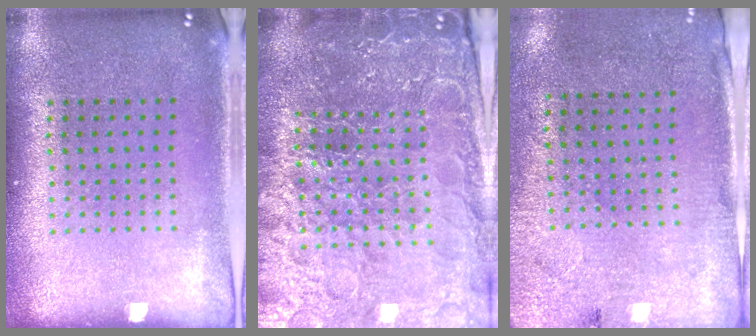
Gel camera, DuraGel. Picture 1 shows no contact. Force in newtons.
{"total": 5.7, "press": 5.2, "slide": 2.3}
{"total": 2.6, "press": 2.2, "slide": 1.4}